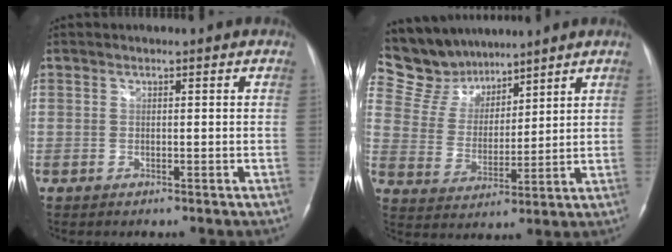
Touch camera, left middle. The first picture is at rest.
{"total": 9.7, "force": [8.9, 3.7, 0.5], "torque": [-0.027, 0.018, 0.186]}